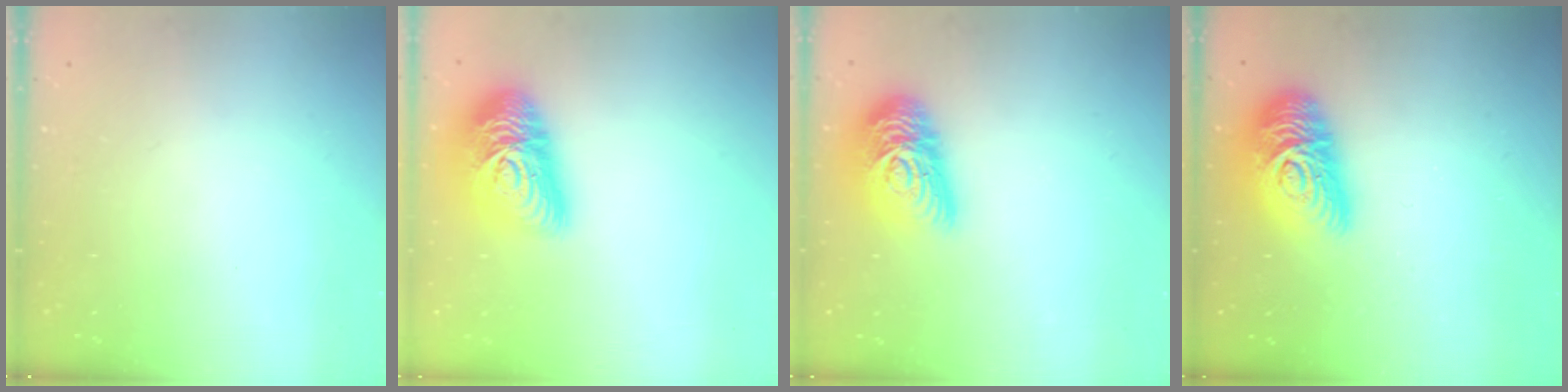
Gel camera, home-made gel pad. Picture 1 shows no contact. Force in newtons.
{"total": 18.8, "press": 18.8, "slide": 1.2}
{"total": 16.1, "press": 16.1, "slide": 1.1}
{"total": 16.7, "press": 16.7, "slide": 1.0}